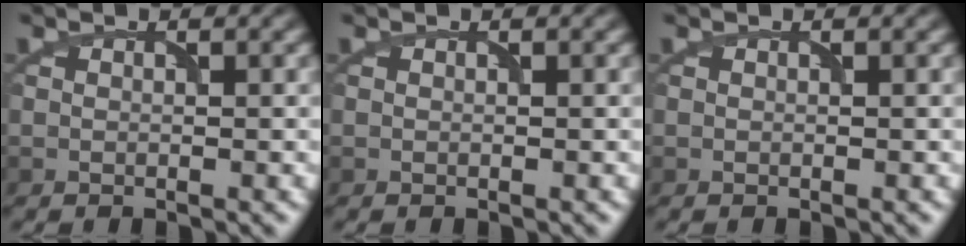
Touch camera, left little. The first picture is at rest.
{"total": 0.0}
{"total": 0.0}